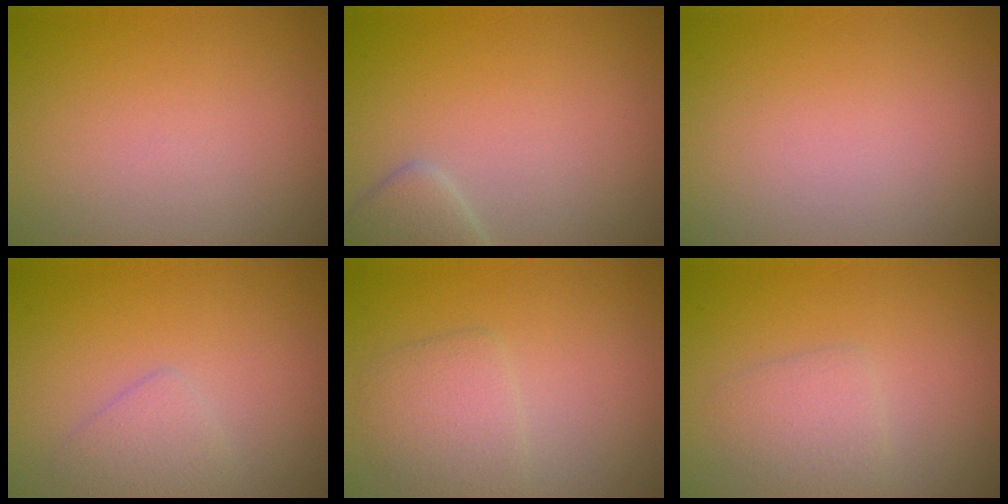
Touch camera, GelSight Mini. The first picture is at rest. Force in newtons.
{"total": 2.3, "press": 2.3, "slide": 0.2}
{"total": 0.0}
{"total": 1.6, "press": 1.6, "slide": 0.1}
{"total": 2.6, "press": 2.6, "slide": 0.1}
{"total": 1.9, "press": 1.9, "slide": 0.1}